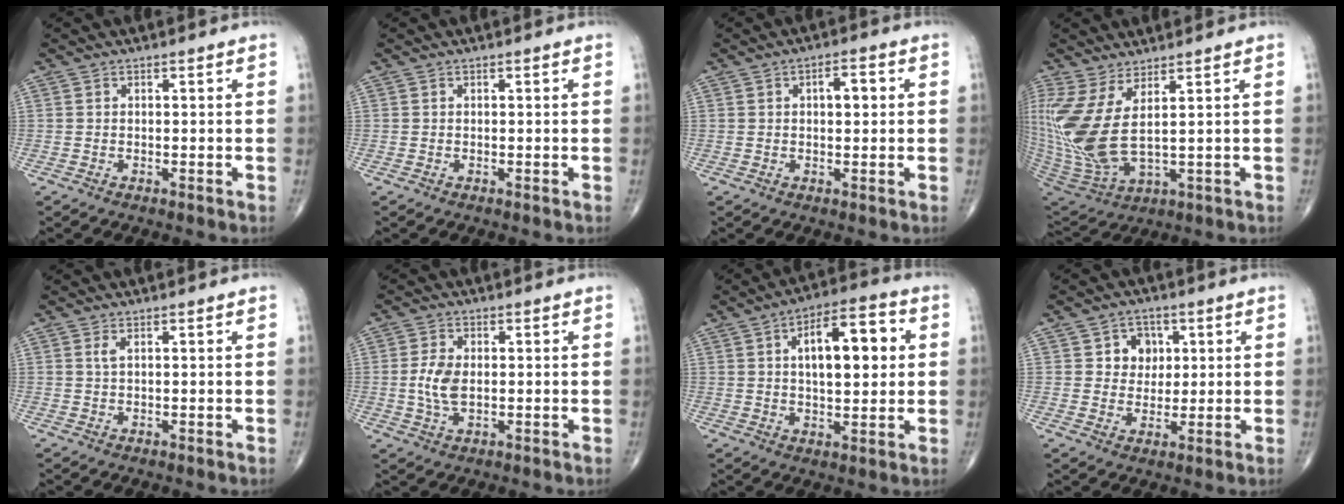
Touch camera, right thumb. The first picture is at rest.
{"total": 0.0}
{"total": 4.0, "force": [0.9, 1.7, 3.4], "torque": [-0.045, 0.005, 0.011]}
{"total": 13.9, "force": [3.3, 4.5, 12.8], "torque": [-0.314, -0.032, 0.083]}
{"total": 0.9, "force": [0.4, 0.2, 0.8], "torque": [-0.023, 0.004, 0.010]}
{"total": 5.5, "force": [0.0, 3.1, 4.6], "torque": [-0.103, -0.001, 0.000]}
{"total": 13.9, "force": [3.0, 6.1, 12.1], "torque": [-0.159, 0.009, 0.042]}
{"total": 5.6, "force": [1.7, 4.8, 2.3], "torque": [-0.003, -0.002, 0.024]}